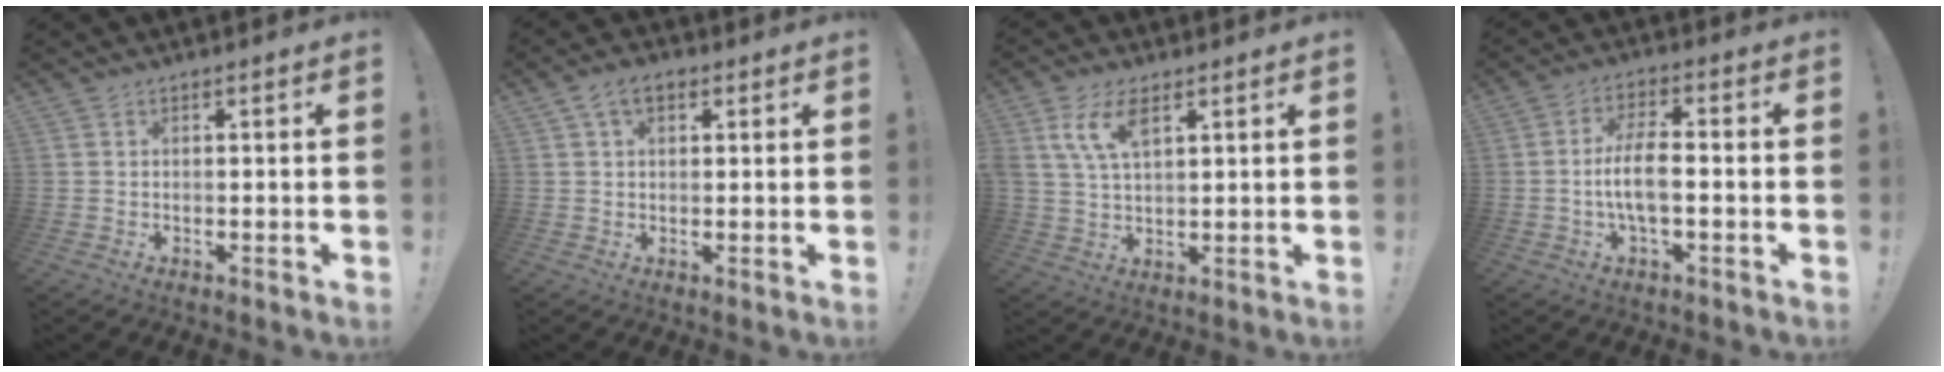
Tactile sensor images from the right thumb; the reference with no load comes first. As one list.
[{"total": 5.3, "force": [2.3, 3.2, 3.6], "torque": [-0.063, 0.003, 0.042]}, {"total": 8.8, "force": [4.1, 4.3, 6.5], "torque": [-0.140, -0.003, 0.074]}, {"total": 8.4, "force": [-1.6, 2.6, 7.8], "torque": [-0.150, 0.004, -0.030]}]